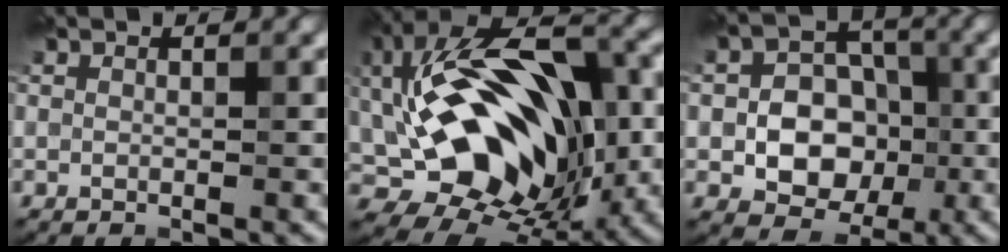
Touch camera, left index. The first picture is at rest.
{"total": 15.2, "force": [2.1, 8.7, 12.2], "torque": [-0.196, 0.005, 0.034]}
{"total": 6.9, "force": [-1.4, 5.4, 4.1], "torque": [-0.039, -0.001, -0.035]}